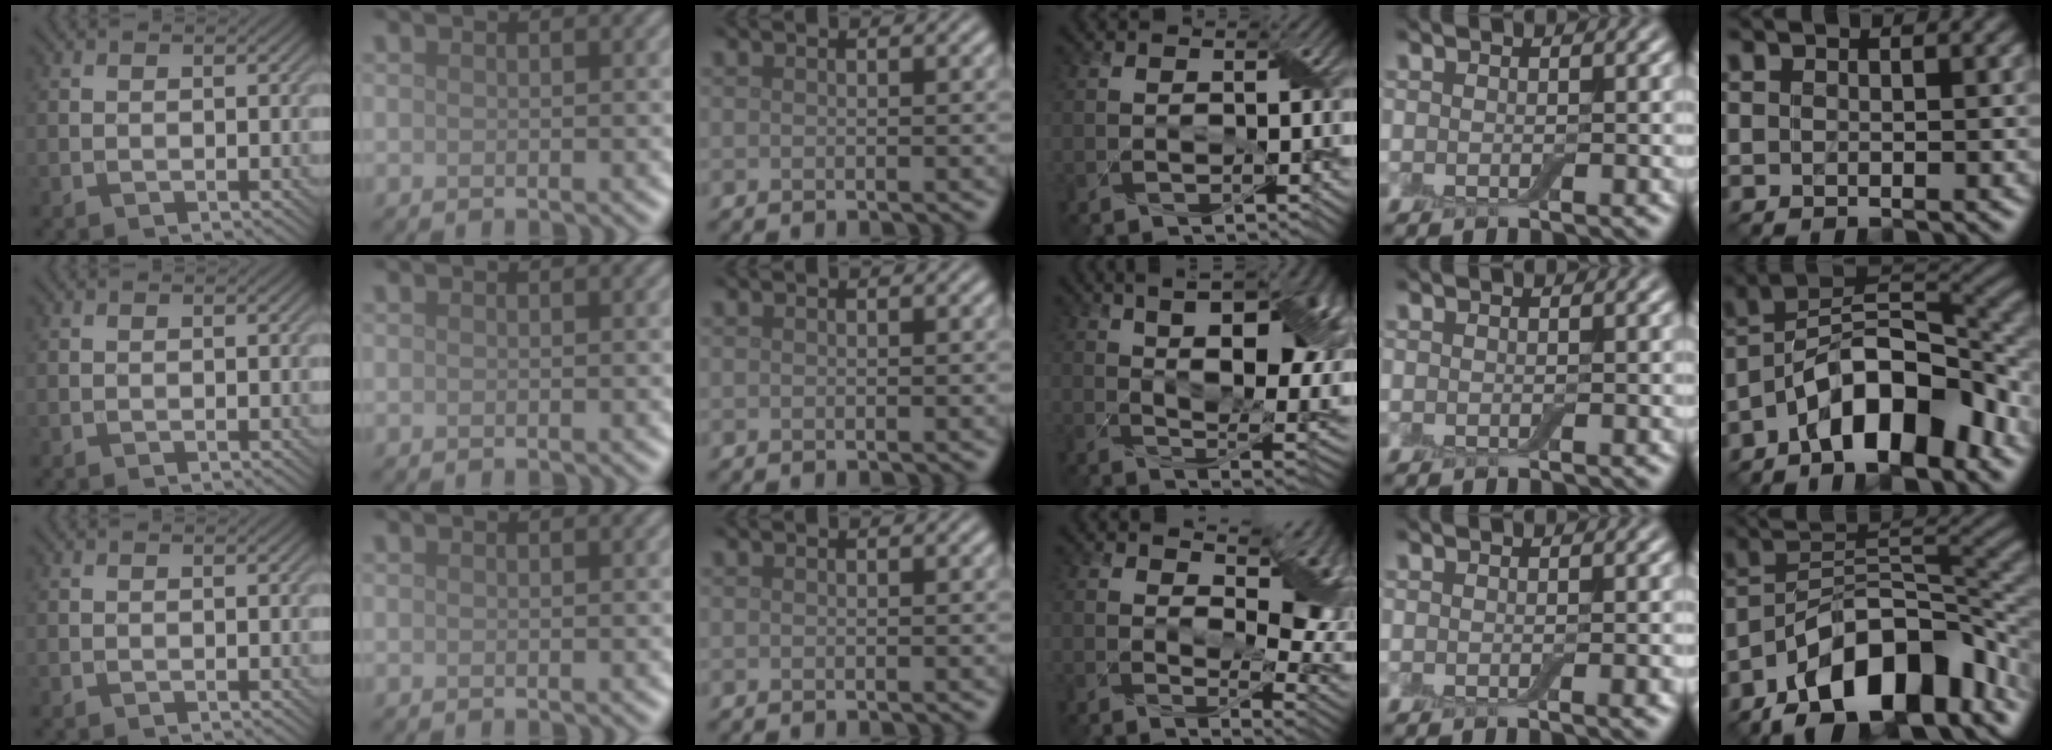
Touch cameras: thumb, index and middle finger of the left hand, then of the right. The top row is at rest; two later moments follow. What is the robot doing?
{"motion": "wrap", "object": "adhesive wrap"}